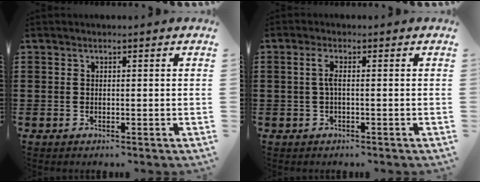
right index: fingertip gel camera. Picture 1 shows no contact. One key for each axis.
{"total": 2.3, "fx": -0.2, "fy": 0.4, "fz": 2.2, "tx": -0.051, "ty": -0.002, "tz": -0.007}